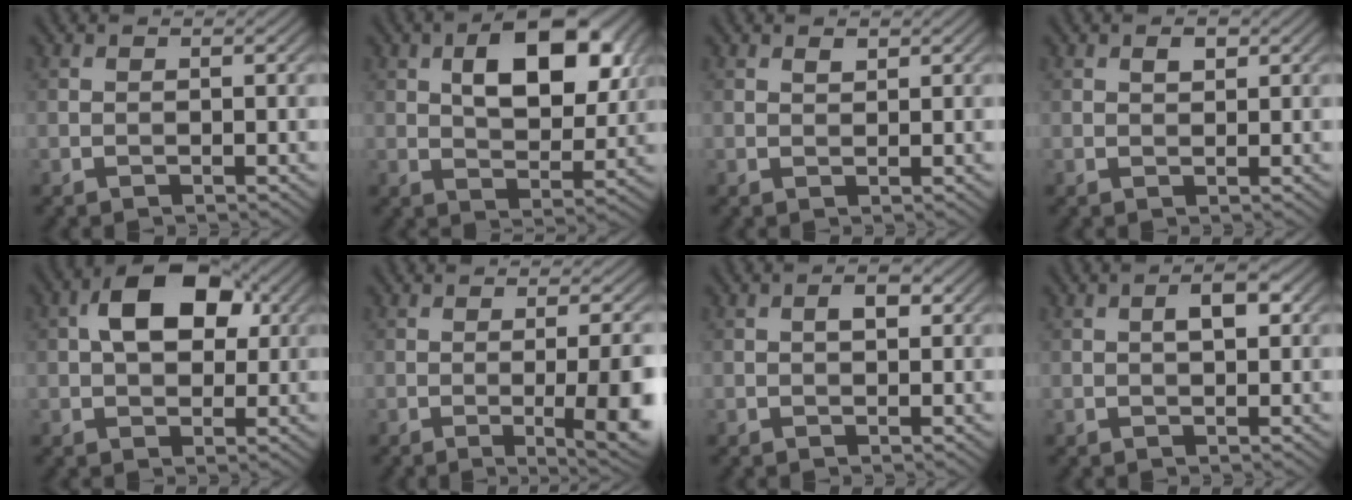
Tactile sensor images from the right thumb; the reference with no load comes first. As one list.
[{"total": 10.5, "force": [3.4, 5.5, 8.2], "torque": [-0.131, 0.004, 0.055]}, {"total": 0.9, "force": [0.7, 0.4, 0.5], "torque": [-0.010, -0.004, 0.014]}, {"total": 1.3, "force": [0.7, 0.7, 0.9], "torque": [-0.013, -0.001, 0.012]}, {"total": 8.7, "force": [2.2, 5.3, 6.6], "torque": [-0.110, 0.014, 0.029]}, {"total": 8.7, "force": [-1.7, 2.1, 8.3], "torque": [-0.107, -0.002, -0.016]}, {"total": 2.0, "force": [0.5, 1.0, 1.7], "torque": [-0.023, 0.002, 0.006]}, {"total": 3.1, "force": [0.7, 1.3, 2.7], "torque": [-0.040, 0.004, 0.009]}]